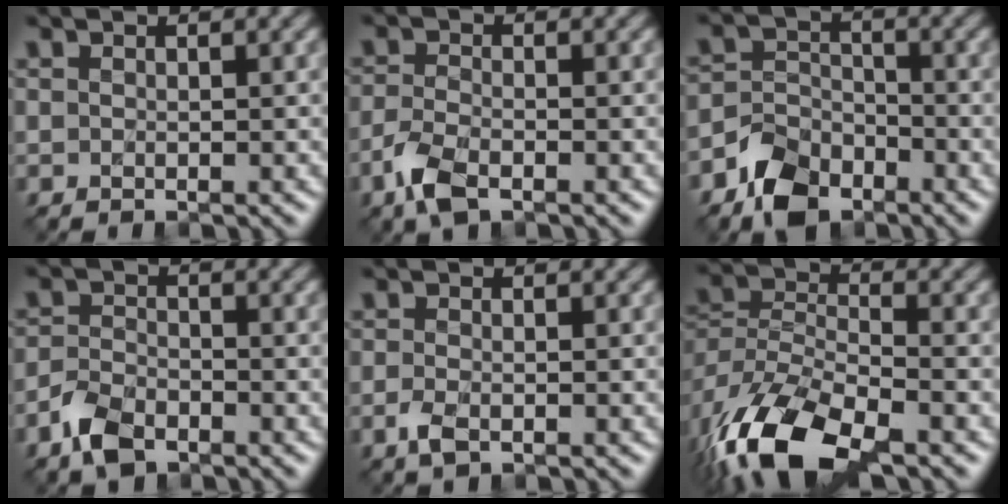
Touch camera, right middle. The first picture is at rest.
{"total": 3.4, "force": [-2.1, 1.5, 2.2], "torque": [-0.056, -0.006, -0.051]}
{"total": 5.5, "force": [-3.8, 3.3, 2.2], "torque": [-0.044, -0.001, -0.078]}
{"total": 3.6, "force": [-2.5, 1.9, 1.8], "torque": [-0.035, 0.000, -0.058]}
{"total": 1.7, "force": [-0.8, 0.8, 1.3], "torque": [-0.031, -0.006, -0.019]}
{"total": 11.7, "force": [-7.3, 5.1, 7.5], "torque": [-0.159, -0.020, -0.138]}